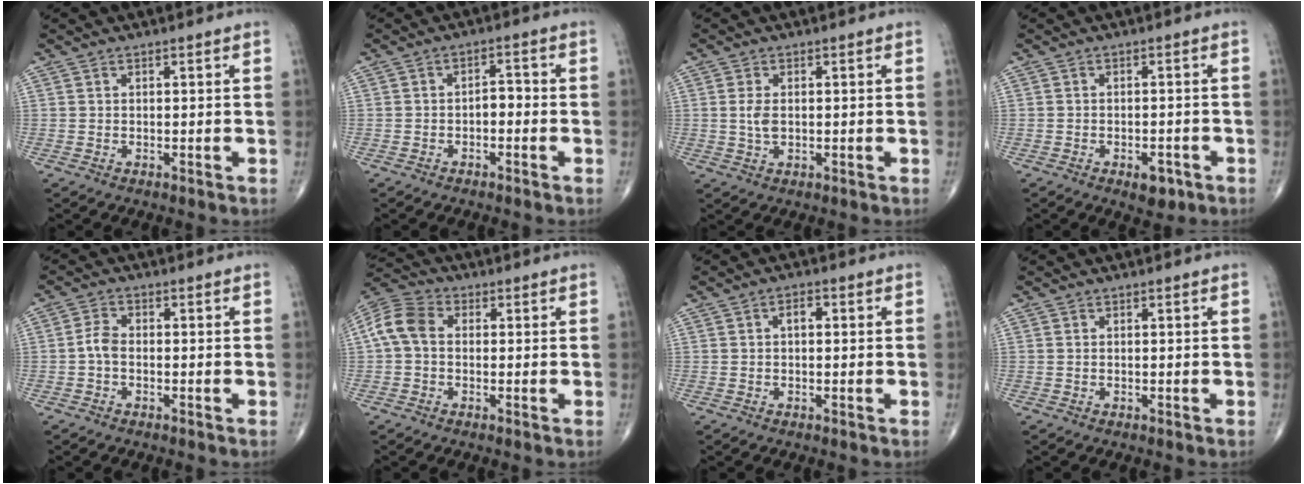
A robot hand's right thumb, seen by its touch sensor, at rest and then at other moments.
{"total": 2.7, "force": [-1.0, 1.5, 2.0], "torque": [-0.021, 0.019, -0.020]}
{"total": 3.0, "force": [0.2, 1.7, 2.4], "torque": [-0.048, -0.002, 0.003]}
{"total": 3.8, "force": [-1.9, 2.0, 2.5], "torque": [-0.020, 0.008, -0.022]}
{"total": 2.8, "force": [-0.7, 1.7, 2.1], "torque": [-0.042, 0.009, -0.021]}
{"total": 7.7, "force": [0.3, 5.6, 5.3], "torque": [-0.108, 0.026, -0.003]}
{"total": 2.1, "force": [0.3, 1.1, 1.7], "torque": [-0.022, 0.009, 0.002]}
{"total": 0.0}